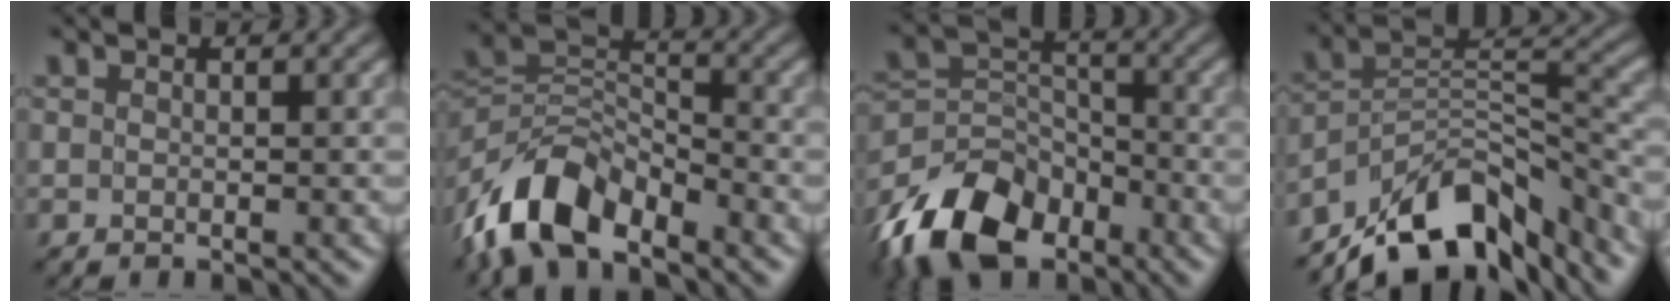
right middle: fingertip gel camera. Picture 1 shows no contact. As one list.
[{"total": 8.8, "force": [-6.2, 4.2, 4.5], "torque": [-0.090, 0.005, -0.132]}, {"total": 9.5, "force": [-6.7, 5.5, 3.9], "torque": [-0.082, -0.001, -0.141]}, {"total": 10.8, "force": [-8.9, 4.0, 4.7], "torque": [-0.077, 0.016, -0.169]}]